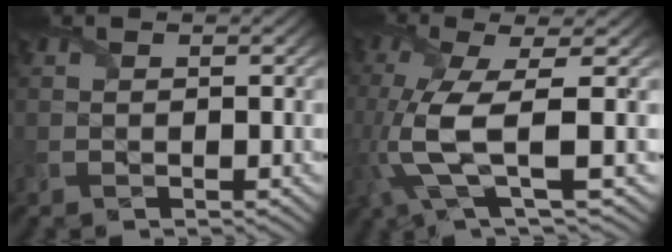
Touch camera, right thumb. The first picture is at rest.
{"total": 8.4, "force": [-0.8, 2.3, 8.1], "torque": [-0.186, -0.001, -0.023]}